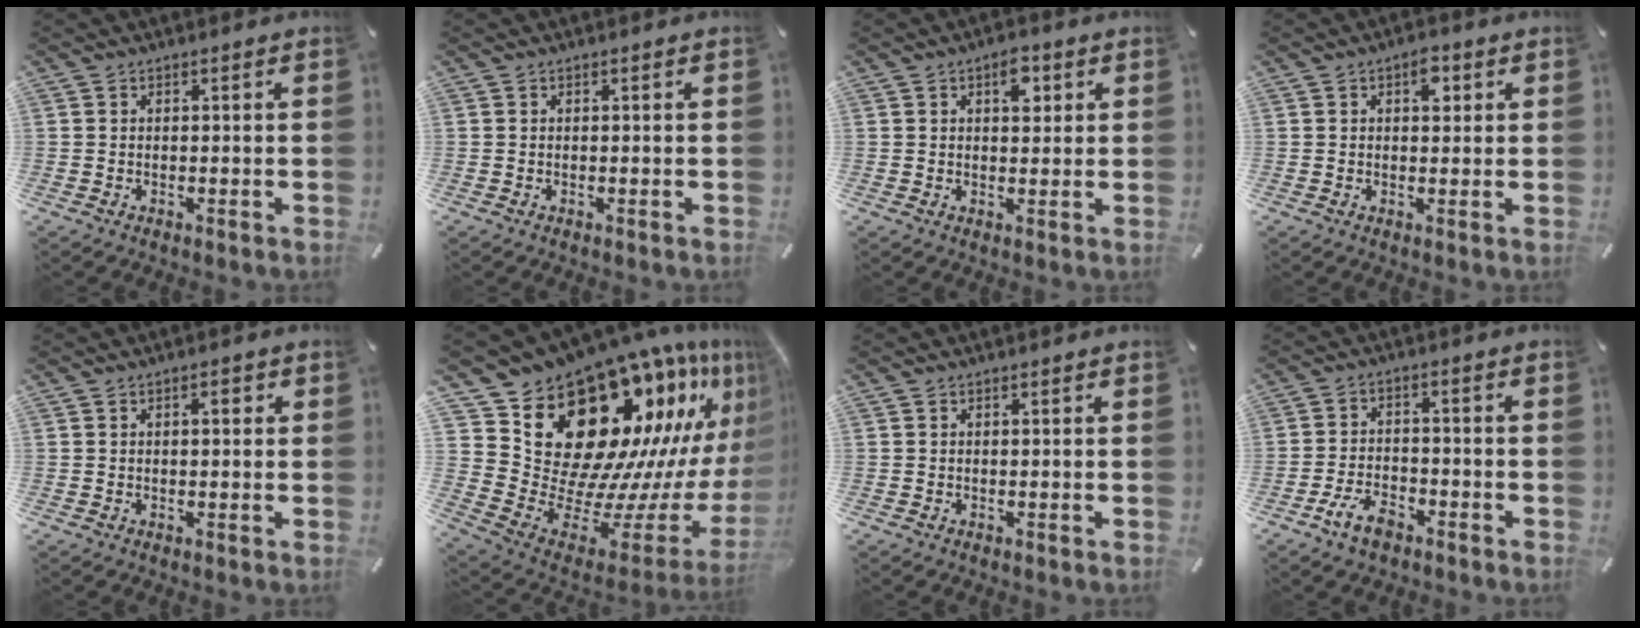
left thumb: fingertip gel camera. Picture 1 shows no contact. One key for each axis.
{"total": 0.0}
{"total": 5.1, "fx": 2.0, "fy": 2.9, "fz": 3.7, "tx": -0.039, "ty": -0.007, "tz": 0.025}
{"total": 4.0, "fx": 1.4, "fy": 2.3, "fz": 2.9, "tx": -0.029, "ty": -0.005, "tz": 0.016}
{"total": 2.3, "fx": 0.5, "fy": 0.9, "fz": 2.0, "tx": -0.031, "ty": 0.005, "tz": 0.004}
{"total": 26.4, "fx": 14.0, "fy": 16.5, "fz": 15.0, "tx": -0.217, "ty": -0.189, "tz": 0.296}
{"total": 0.0}
{"total": 7.2, "fx": -4.5, "fy": 3.8, "fz": 4.2, "tx": -0.087, "ty": 0.019, "tz": -0.084}